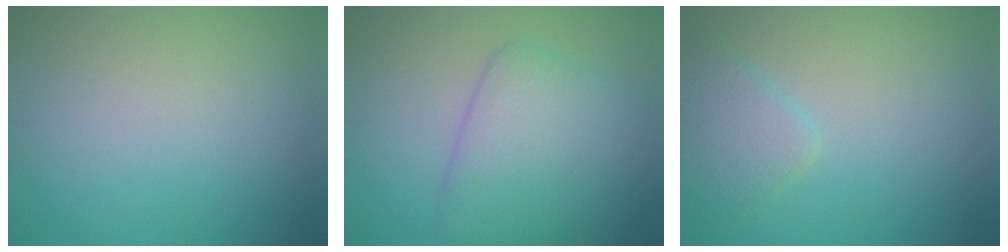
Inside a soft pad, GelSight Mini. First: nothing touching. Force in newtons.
{"total": 6.1, "press": 6.0, "slide": 0.4}
{"total": 2.5, "press": 2.5, "slide": 0.2}